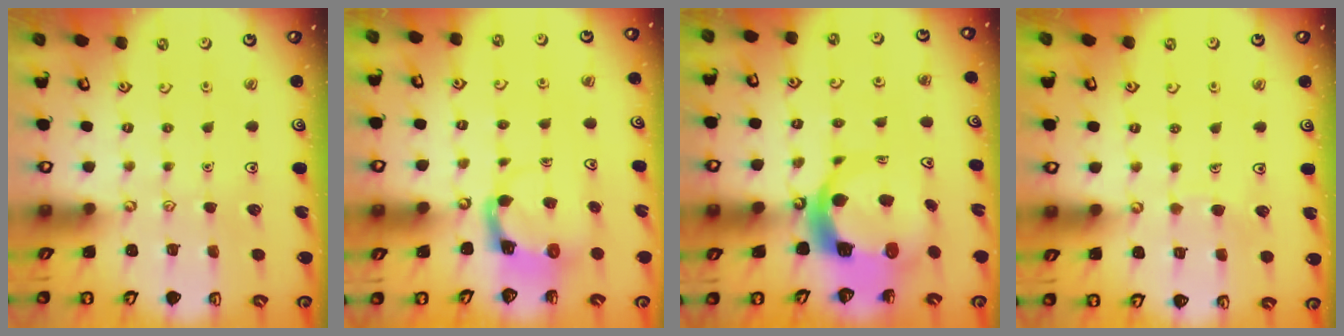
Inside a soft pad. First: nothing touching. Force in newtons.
{"total": 4.0, "press": 3.9, "slide": 0.7}
{"total": 11.0, "press": 10.8, "slide": 1.6}
{"total": 3.5, "press": 3.5, "slide": 0.2}